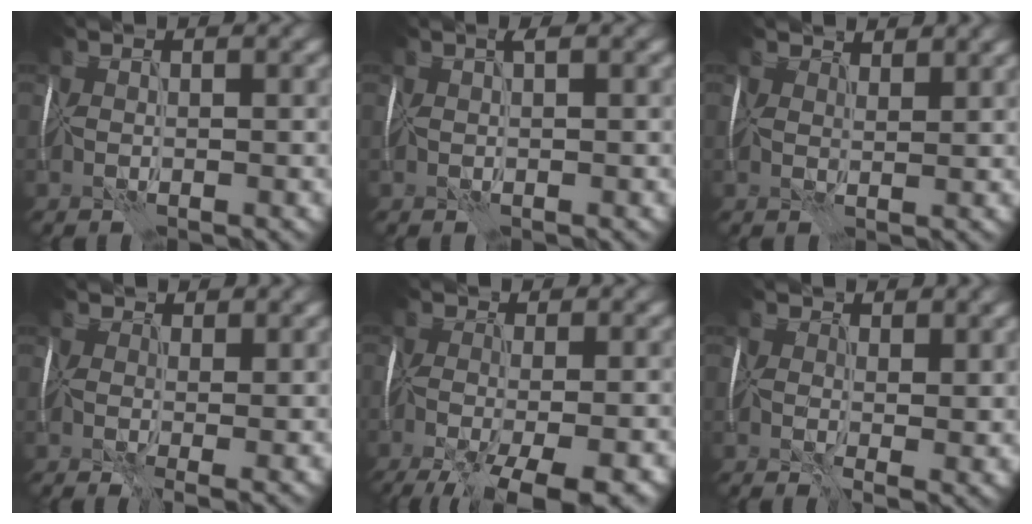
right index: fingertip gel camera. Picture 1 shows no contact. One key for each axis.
{"total": 0.8, "fx": 0.5, "fy": 0.0, "fz": 0.7, "tx": -0.012, "ty": 0.005, "tz": 0.006}
{"total": 3.4, "fx": 3.0, "fy": 1.4, "fz": 1.0, "tx": -0.026, "ty": 0.013, "tz": 0.032}
{"total": 4.3, "fx": 1.7, "fy": 2.3, "fz": 3.2, "tx": -0.054, "ty": 0.006, "tz": 0.021}
{"total": 11.7, "fx": -7.3, "fy": 4.7, "fz": 7.8, "tx": -0.129, "ty": -0.027, "tz": -0.080}
{"total": 5.3, "fx": 2.1, "fy": 3.1, "fz": 3.8, "tx": -0.054, "ty": 0.003, "tz": 0.032}